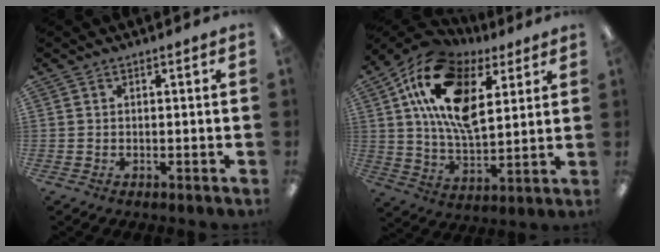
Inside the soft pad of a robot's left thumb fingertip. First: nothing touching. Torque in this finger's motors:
{"motor_torque": [1.63, 2.79, 1.40, -1.36, 0.23]}